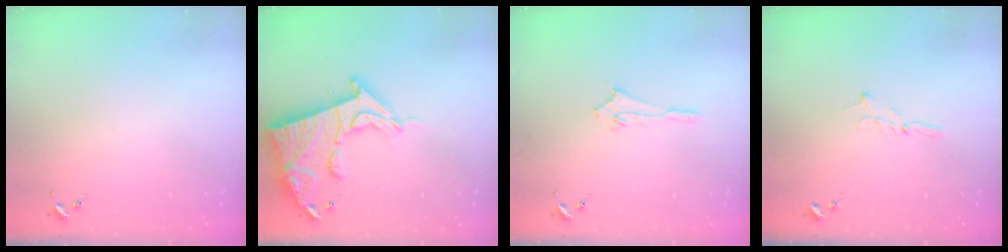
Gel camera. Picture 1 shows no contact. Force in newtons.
{"total": 19.3, "press": 19.3, "slide": 1.6}
{"total": 2.5, "press": 2.5, "slide": 0.2}
{"total": 2.5, "press": 2.5, "slide": 0.2}